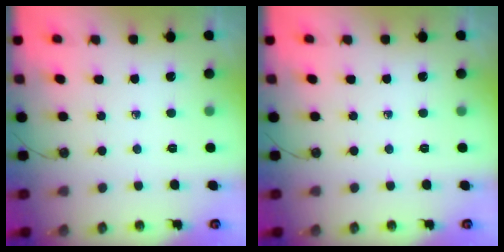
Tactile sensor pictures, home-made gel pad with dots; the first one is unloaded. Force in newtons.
{"total": 0.0}